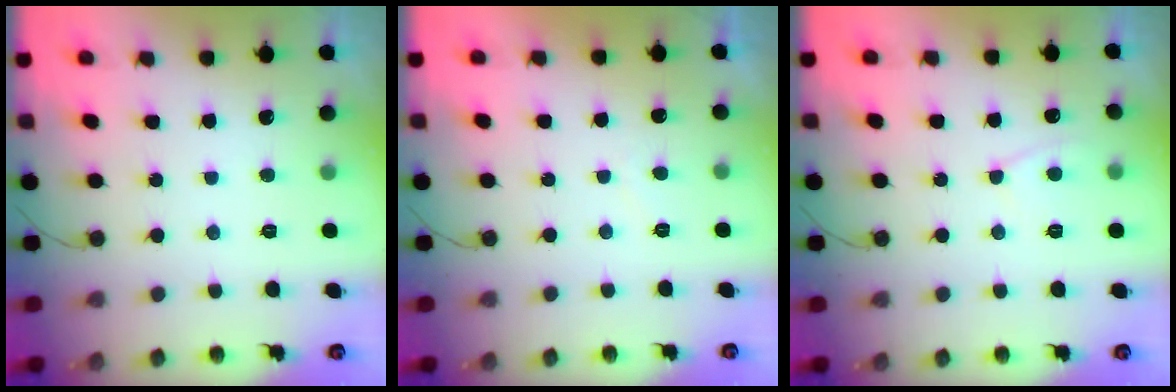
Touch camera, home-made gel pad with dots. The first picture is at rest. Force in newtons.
{"total": 0.5, "press": 0.2, "slide": 0.5}
{"total": 3.8, "press": 3.8, "slide": 0.5}